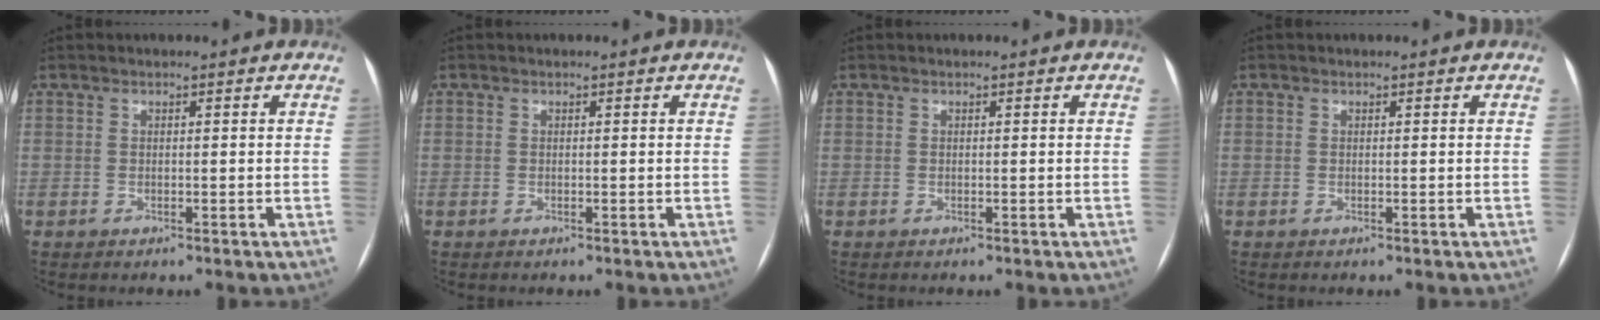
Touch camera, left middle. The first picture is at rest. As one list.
[{"total": 0.0}, {"total": 0.0}, {"total": 2.2, "force": [-1.2, -1.7, -0.8], "torque": [0.015, -0.012, -0.018]}]